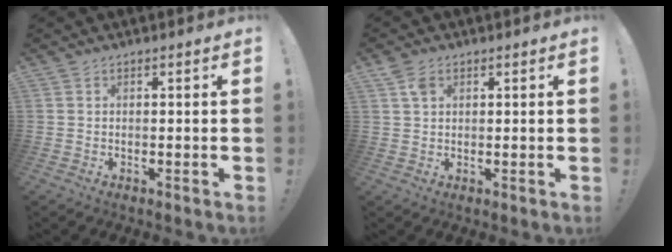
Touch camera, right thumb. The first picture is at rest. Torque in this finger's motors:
{"motor_torque": [0.01, -0.01, 0.10, 0.06, 0.00]}